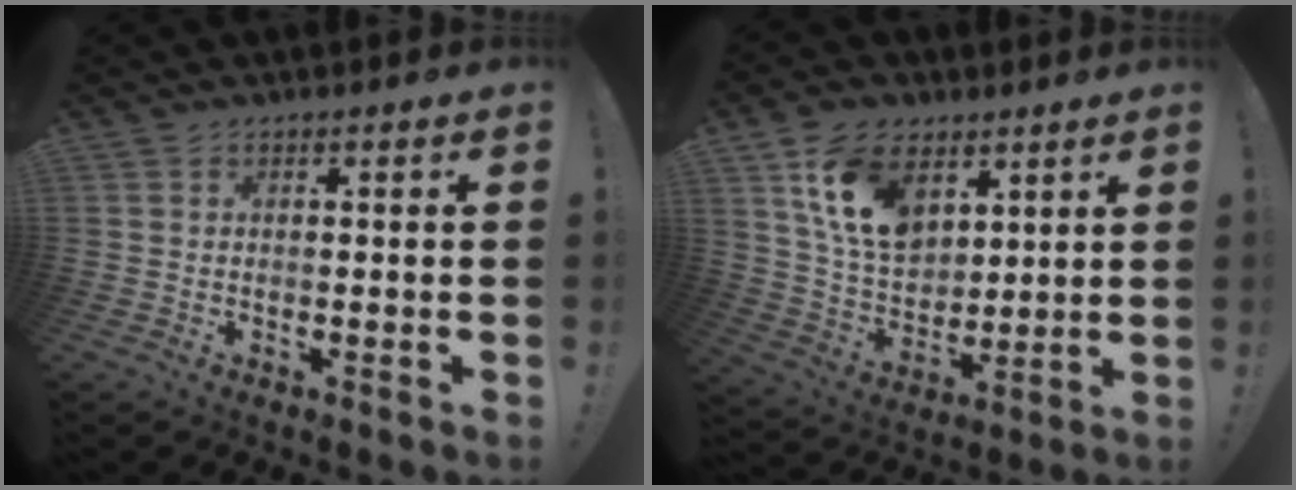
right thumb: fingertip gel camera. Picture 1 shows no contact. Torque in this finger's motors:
{"motor_torque": [2.06, 2.19, 0.26, -0.22, 0.17]}